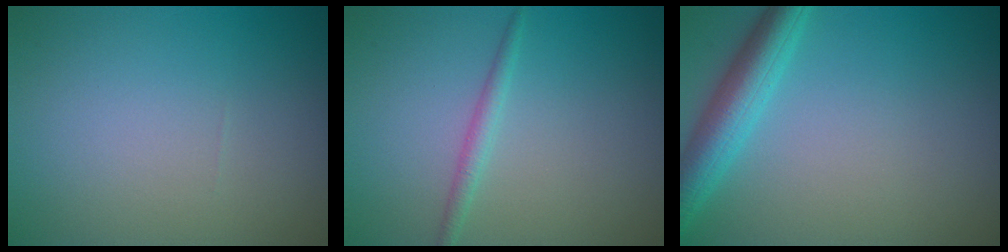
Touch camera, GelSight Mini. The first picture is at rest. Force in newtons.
{"total": 1.3, "press": 1.3, "slide": 0.1}
{"total": 4.3, "press": 4.3, "slide": 0.2}